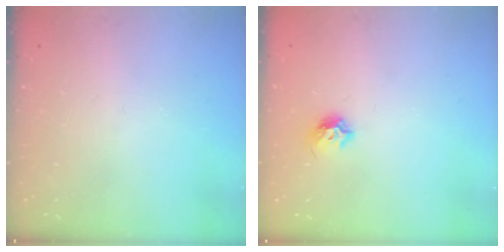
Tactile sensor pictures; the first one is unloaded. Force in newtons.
{"total": 5.1, "press": 5.0, "slide": 1.0}